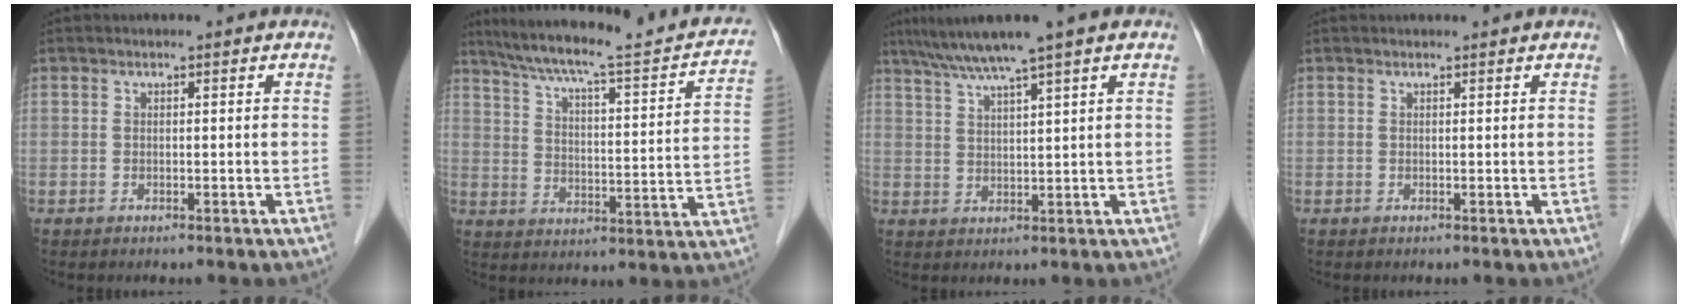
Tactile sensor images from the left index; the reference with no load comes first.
{"total": 23.9, "force": [20.6, 2.6, 12.0], "torque": [-0.185, -0.008, 0.271]}
{"total": 7.4, "force": [5.5, -1.4, 4.8], "torque": [-0.085, 0.019, 0.096]}
{"total": 1.0, "force": [1.0, 0.1, 0.1], "torque": [-0.009, 0.013, 0.013]}